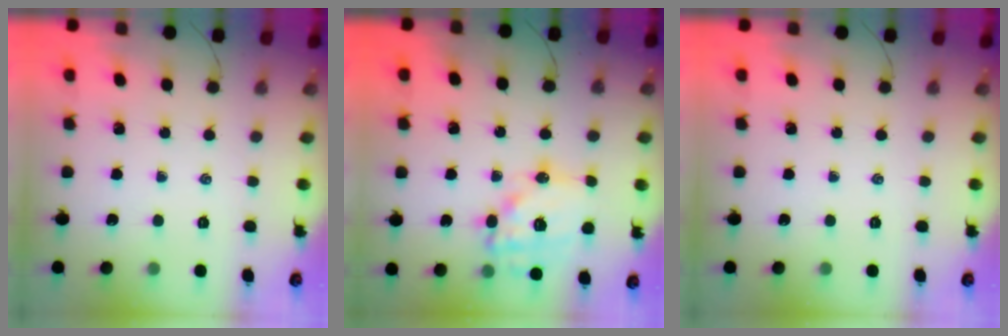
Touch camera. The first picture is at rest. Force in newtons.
{"total": 16.1, "press": 15.9, "slide": 2.8}
{"total": 0.0}